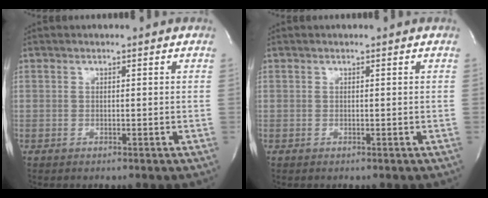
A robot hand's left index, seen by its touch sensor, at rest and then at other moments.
{"total": 0.0}